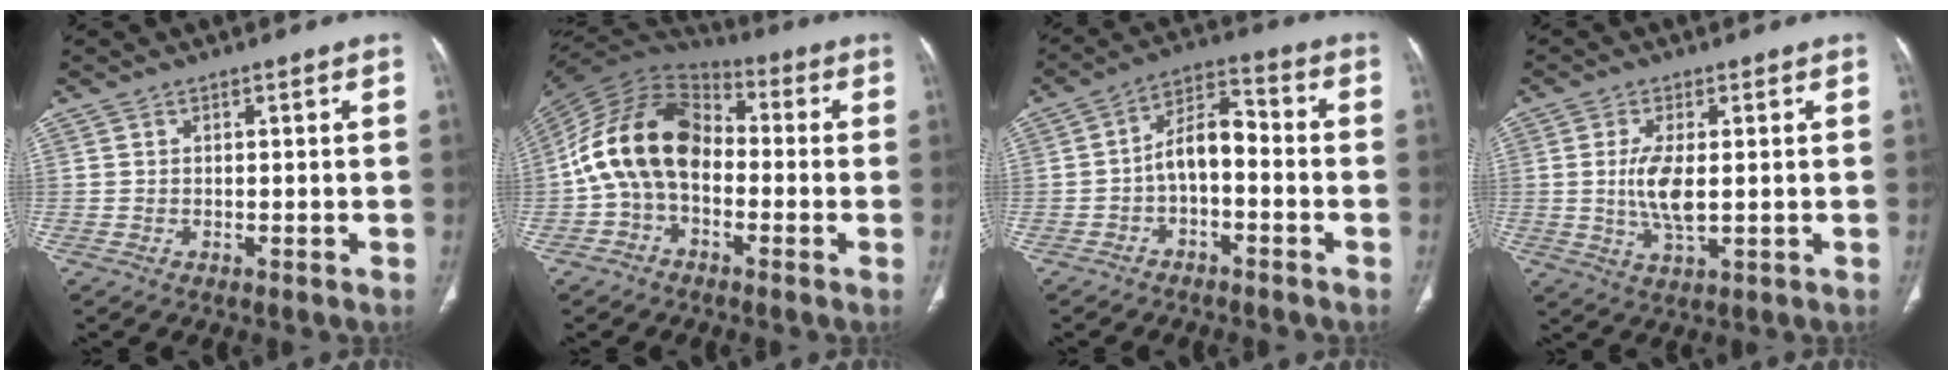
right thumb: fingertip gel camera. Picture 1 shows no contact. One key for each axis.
{"total": 16.0, "fx": -1.6, "fy": 10.8, "fz": 11.7, "tx": -0.205, "ty": 0.048, "tz": -0.041}
{"total": 7.7, "fx": -1.9, "fy": 4.1, "fz": 6.2, "tx": -0.099, "ty": 0.044, "tz": -0.042}
{"total": 6.7, "fx": 0.2, "fy": 2.5, "fz": 6.2, "tx": -0.134, "ty": -0.012, "tz": 0.007}